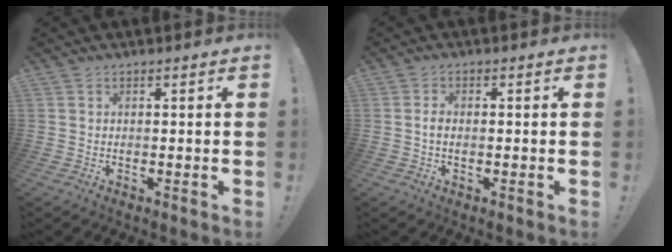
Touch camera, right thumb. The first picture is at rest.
{"total": 2.0, "force": [-0.4, 0.9, 1.7], "torque": [-0.031, 0.004, -0.006]}